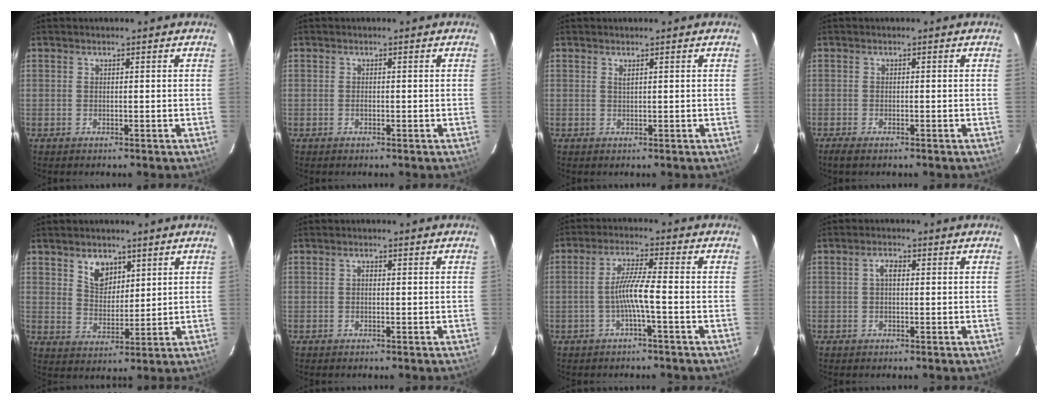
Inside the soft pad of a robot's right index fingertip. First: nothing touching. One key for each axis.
{"total": 0.6, "fx": -0.2, "fy": 0.4, "fz": 0.3, "tx": -0.005, "ty": 0.001, "tz": -0.004}
{"total": 0.7, "fx": 0.5, "fy": 0.0, "fz": 0.4, "tx": -0.008, "ty": 0.001, "tz": 0.009}
{"total": 2.5, "fx": -1.9, "fy": 0.7, "fz": 1.5, "tx": -0.036, "ty": -0.008, "tz": -0.035}
{"total": 6.1, "fx": 3.6, "fy": 4.0, "fz": 2.9, "tx": -0.041, "ty": 0.003, "tz": 0.070}
{"total": 0.6, "fx": -0.1, "fy": 0.5, "fz": 0.4, "tx": -0.006, "ty": 0.004, "tz": -0.004}
{"total": 5.4, "fx": -1.9, "fy": -0.5, "fz": 5.0, "tx": -0.105, "ty": 0.005, "tz": -0.035}
{"total": 2.0, "fx": 0.2, "fy": 1.0, "fz": 1.7, "tx": -0.033, "ty": 0.009, "tz": 0.002}